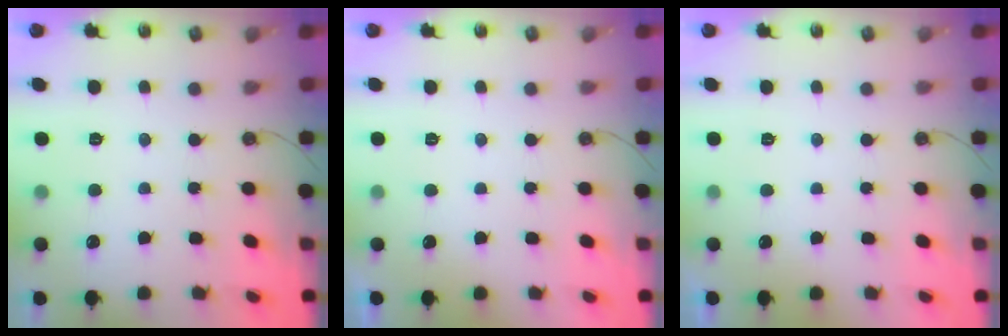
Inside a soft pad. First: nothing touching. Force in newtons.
{"total": 0.0}
{"total": 0.0}